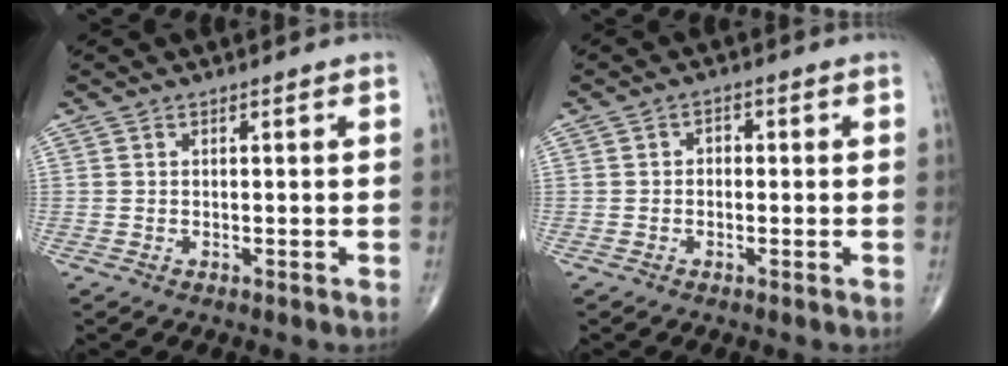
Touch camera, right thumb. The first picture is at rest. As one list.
[{"total": 1.7, "force": [-0.1, 1.3, 1.1], "torque": [-0.005, 0.008, -0.008]}]